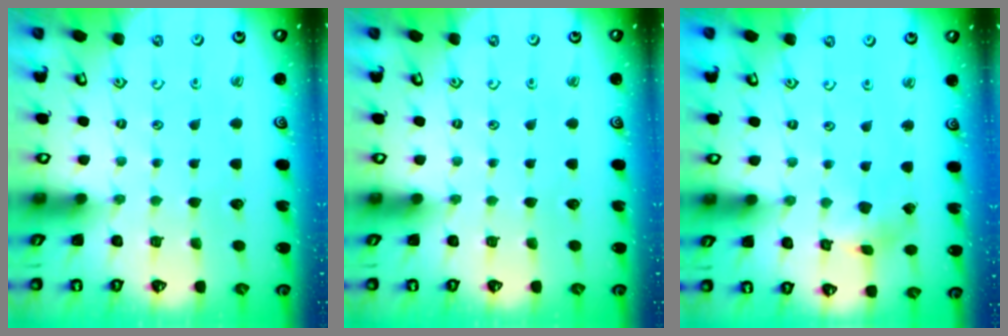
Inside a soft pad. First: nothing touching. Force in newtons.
{"total": 0.0}
{"total": 2.5, "press": 2.5, "slide": 0.3}